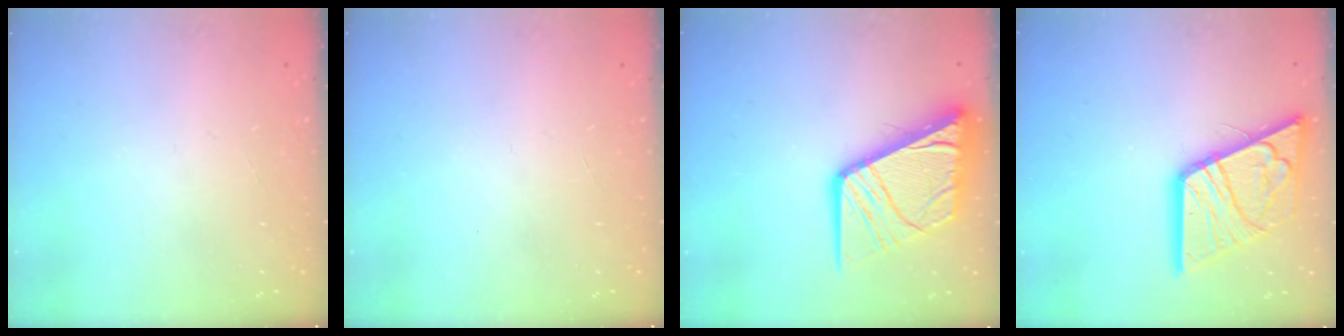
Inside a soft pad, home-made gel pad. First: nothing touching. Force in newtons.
{"total": 0.0}
{"total": 20.3, "press": 20.2, "slide": 2.1}
{"total": 20.6, "press": 20.5, "slide": 2.5}